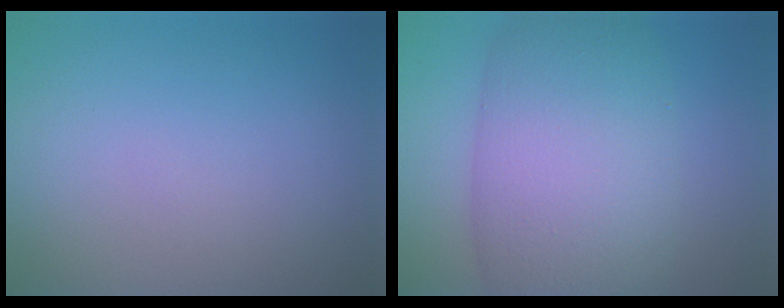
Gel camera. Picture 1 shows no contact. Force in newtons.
{"total": 11.5, "press": 11.5, "slide": 0.4}